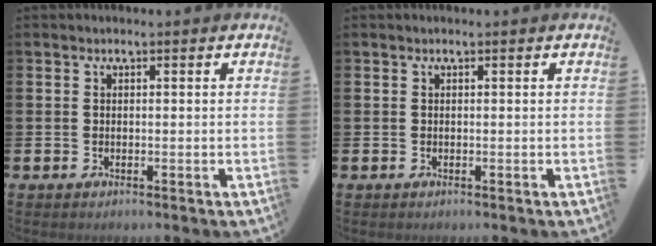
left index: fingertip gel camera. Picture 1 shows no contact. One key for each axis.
{"total": 0.0}